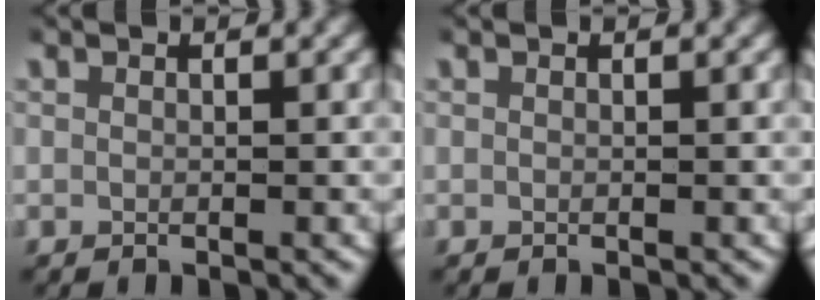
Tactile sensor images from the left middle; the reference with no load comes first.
{"total": 0.0}